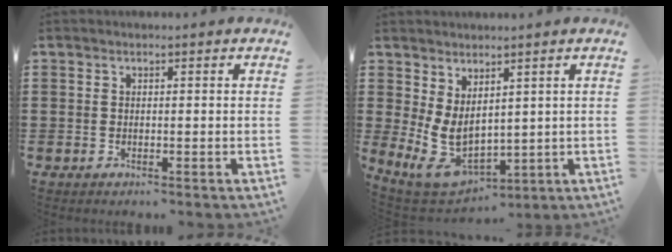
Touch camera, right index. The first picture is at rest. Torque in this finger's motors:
{"motor_torque": [2.01, 0.12, 0.38, 0.13]}